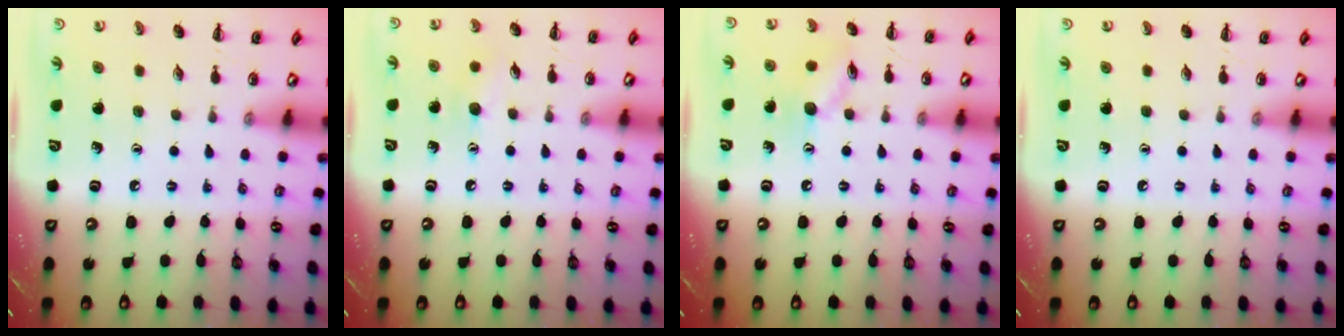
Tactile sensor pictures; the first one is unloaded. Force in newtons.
{"total": 6.4, "press": 6.2, "slide": 1.4}
{"total": 8.6, "press": 8.6, "slide": 0.7}
{"total": 0.0}